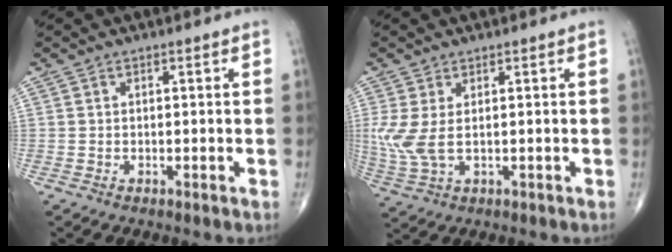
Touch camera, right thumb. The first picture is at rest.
{"total": 6.2, "force": [0.7, 3.0, 5.4], "torque": [-0.150, -0.002, 0.024]}